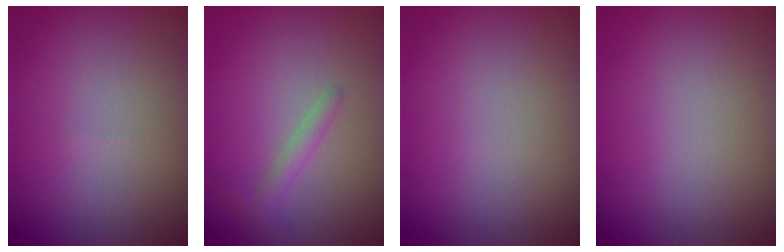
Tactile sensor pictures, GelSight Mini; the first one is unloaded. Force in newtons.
{"total": 1.5, "press": 1.5, "slide": 0.1}
{"total": 0.0}
{"total": 0.0}